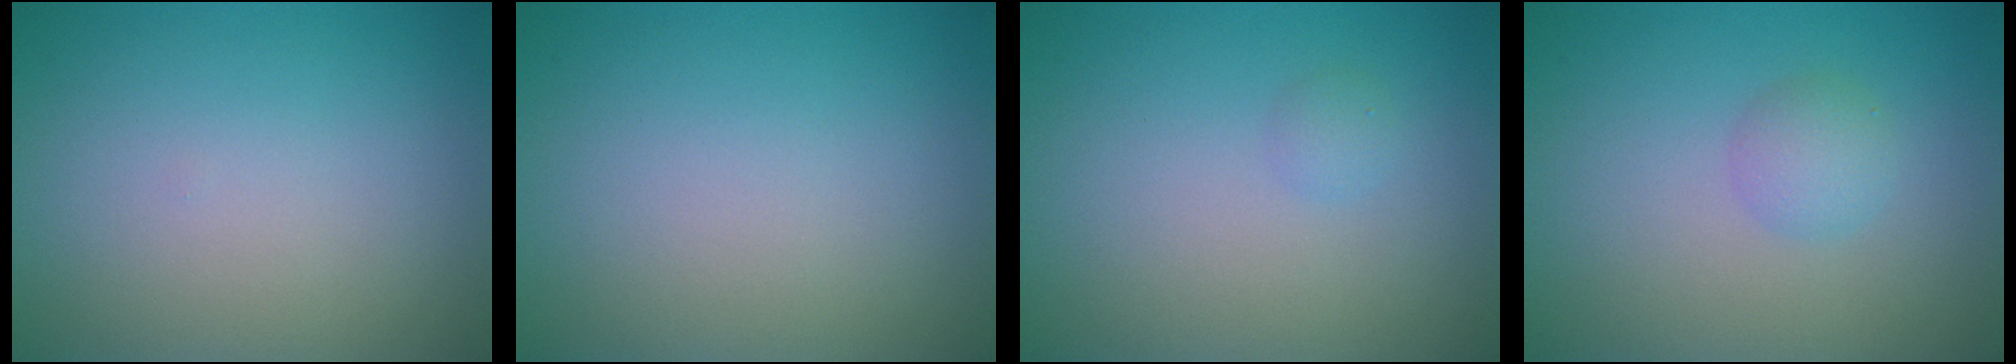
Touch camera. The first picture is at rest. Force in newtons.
{"total": 0.0}
{"total": 0.7, "press": 0.7, "slide": 0.0}
{"total": 1.7, "press": 1.7, "slide": 0.0}